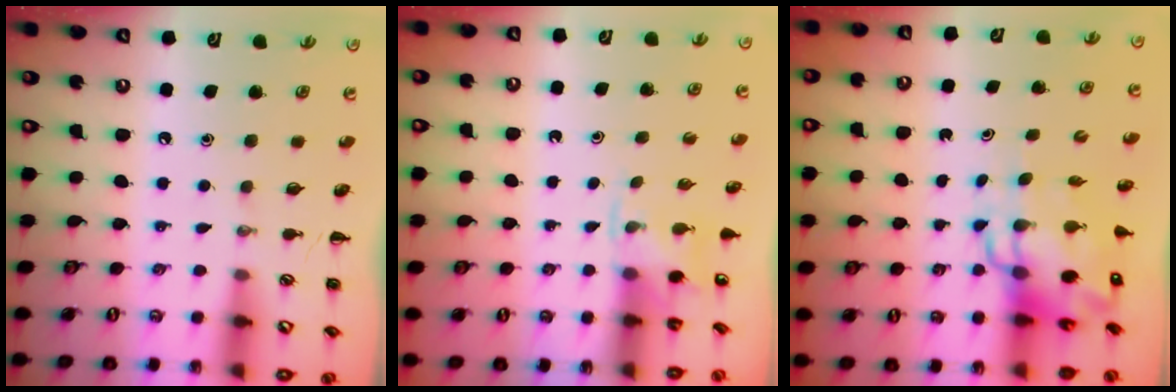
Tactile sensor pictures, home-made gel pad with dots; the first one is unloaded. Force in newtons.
{"total": 3.2, "press": 2.9, "slide": 1.3}
{"total": 10.3, "press": 9.9, "slide": 2.9}